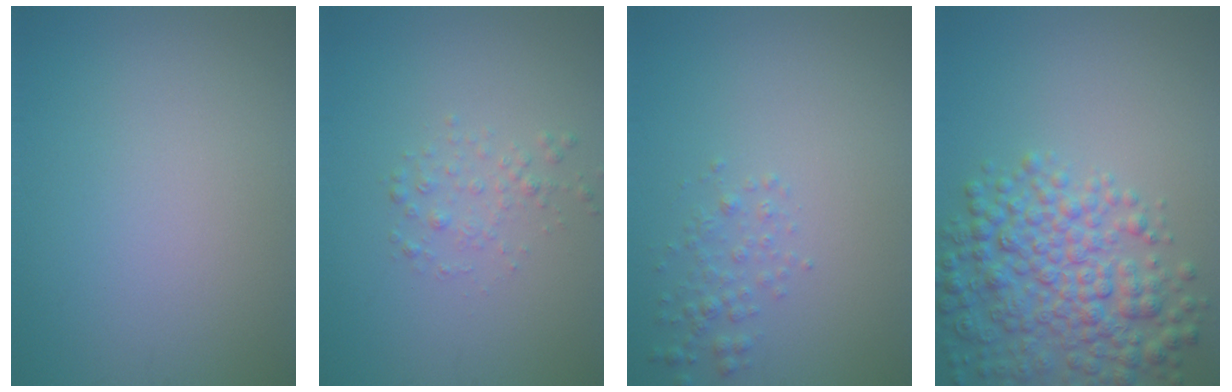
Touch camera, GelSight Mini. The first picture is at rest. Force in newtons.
{"total": 1.4, "press": 1.4, "slide": 0.1}
{"total": 1.5, "press": 1.5, "slide": 0.0}
{"total": 6.7, "press": 6.7, "slide": 0.2}